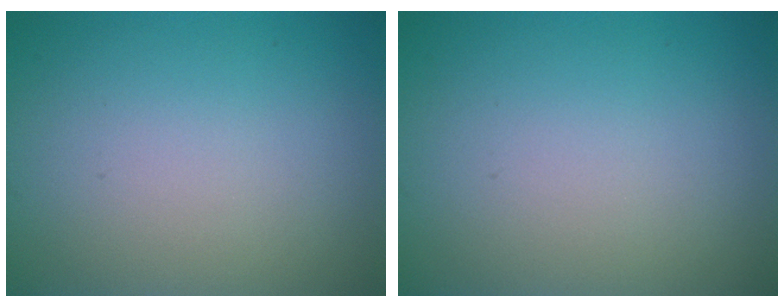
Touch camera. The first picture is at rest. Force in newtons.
{"total": 0.0}